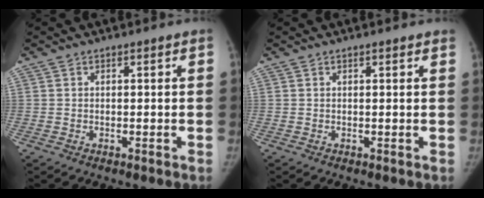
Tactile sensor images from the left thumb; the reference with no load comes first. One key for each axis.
{"total": 1.3, "fx": 1.0, "fy": 0.3, "fz": 0.7, "tx": -0.006, "ty": 0.002, "tz": 0.011}